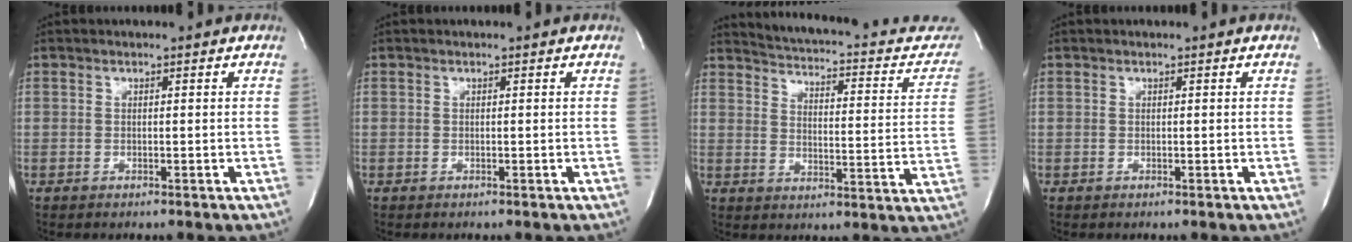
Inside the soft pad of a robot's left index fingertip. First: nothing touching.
{"total": 0.0}
{"total": 18.6, "force": [16.2, 5.1, 7.6], "torque": [-0.088, -0.026, 0.182]}
{"total": 0.0}